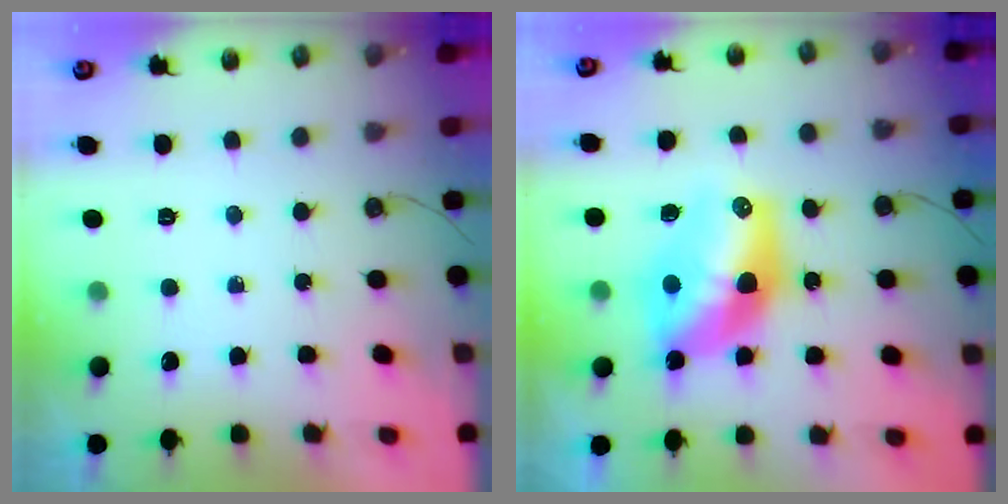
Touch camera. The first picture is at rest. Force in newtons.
{"total": 14.7, "press": 14.7, "slide": 1.0}